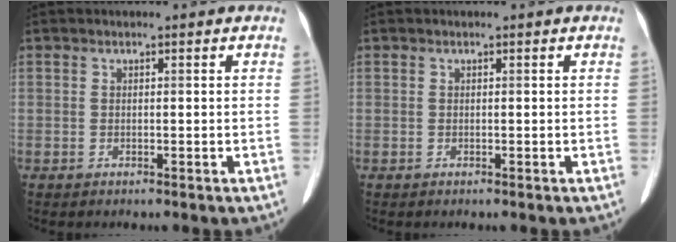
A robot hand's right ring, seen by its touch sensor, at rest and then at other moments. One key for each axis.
{"total": 0.0}